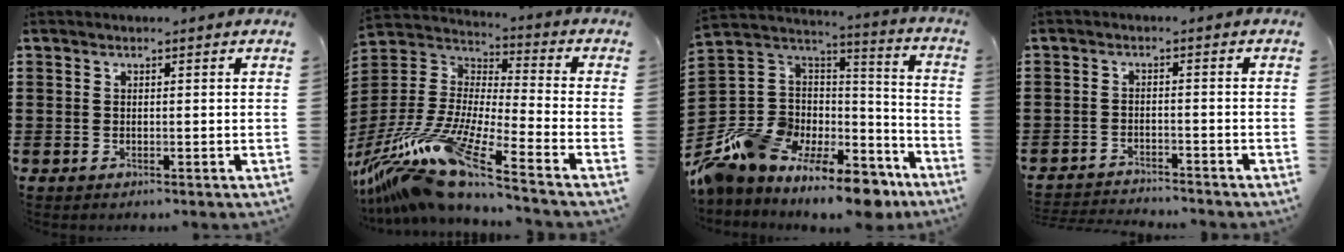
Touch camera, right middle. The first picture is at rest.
{"total": 15.2, "force": [-11.8, 0.4, 9.6], "torque": [-0.222, -0.012, -0.235]}
{"total": 13.5, "force": [-11.6, 6.2, 3.2], "torque": [-0.089, 0.026, -0.219]}
{"total": 2.7, "force": [-2.7, 0.2, -0.1], "torque": [-0.006, 0.000, -0.060]}